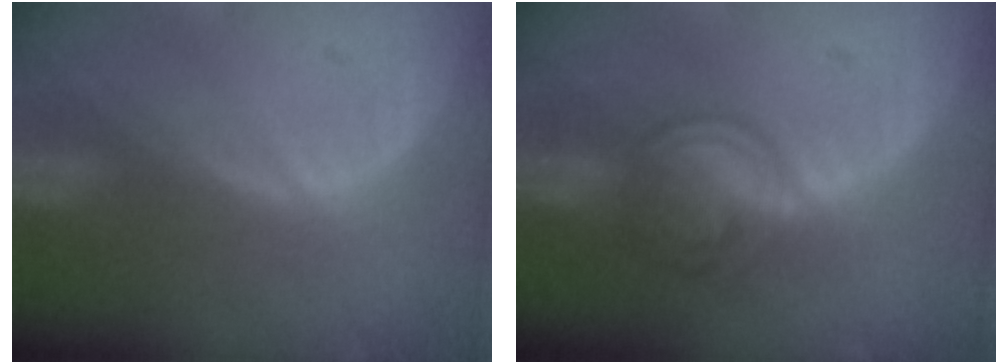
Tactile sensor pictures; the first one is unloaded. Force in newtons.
{"total": 6.2, "press": 5.4, "slide": 3.0}